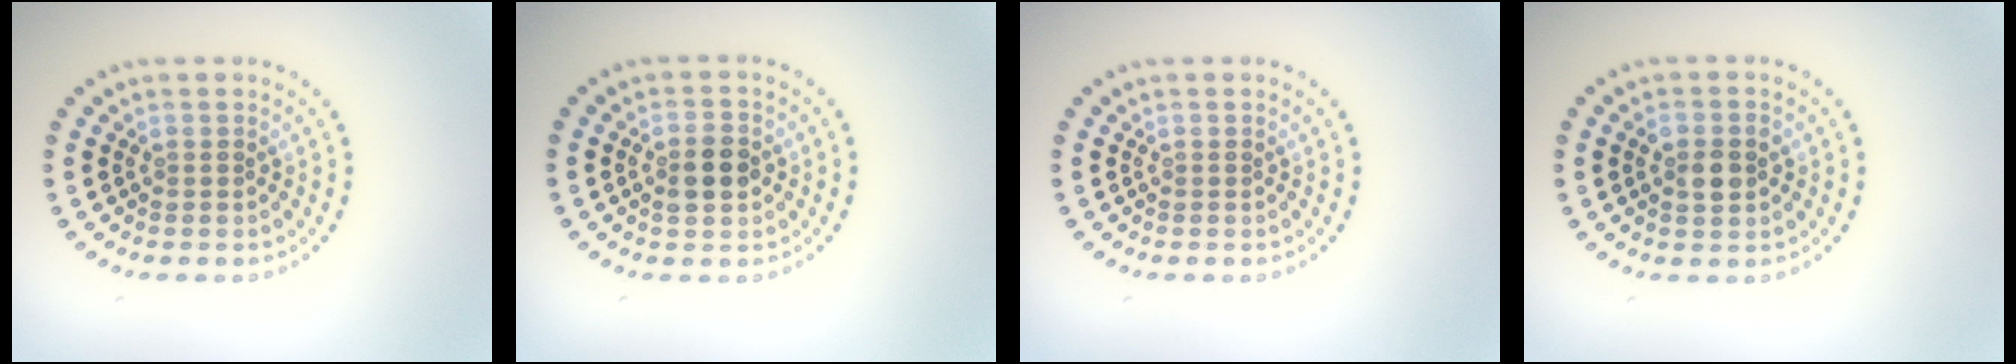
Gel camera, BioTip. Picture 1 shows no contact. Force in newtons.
{"total": 2.9, "press": 2.9, "slide": 0.2}
{"total": 0.0}
{"total": 2.5, "press": 2.5, "slide": 0.3}